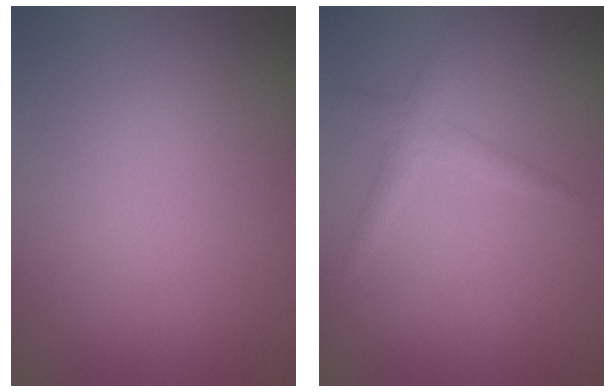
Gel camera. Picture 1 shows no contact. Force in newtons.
{"total": 1.6, "press": 1.6, "slide": 0.0}